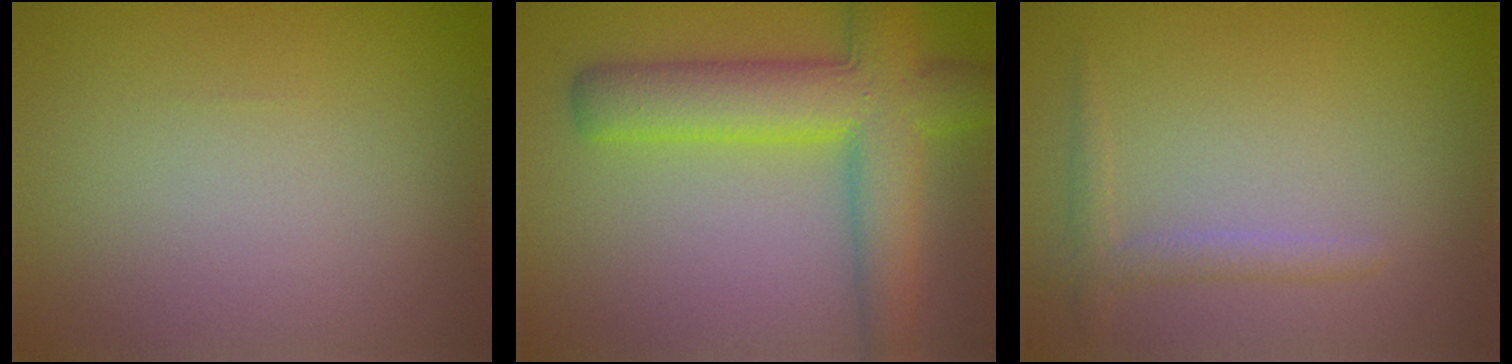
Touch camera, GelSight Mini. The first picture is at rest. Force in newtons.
{"total": 8.1, "press": 8.1, "slide": 0.3}
{"total": 1.7, "press": 1.6, "slide": 0.1}